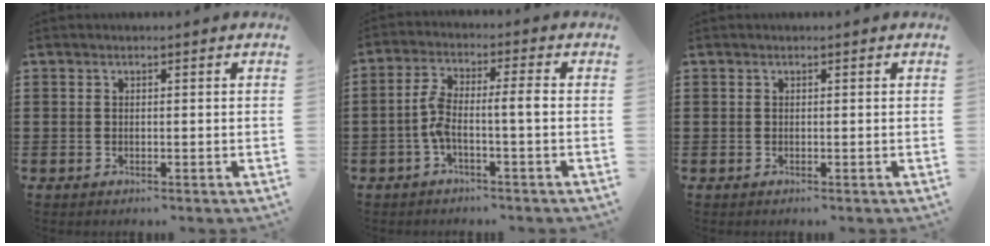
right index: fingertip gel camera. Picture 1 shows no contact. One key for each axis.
{"total": 5.5, "fx": -1.2, "fy": 1.2, "fz": 5.2, "tx": -0.116, "ty": -0.001, "tz": -0.031}
{"total": 0.0}